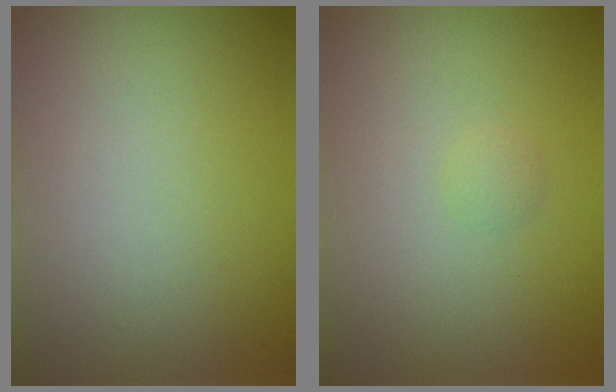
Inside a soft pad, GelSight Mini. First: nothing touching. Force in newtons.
{"total": 0.7, "press": 0.7, "slide": 0.1}